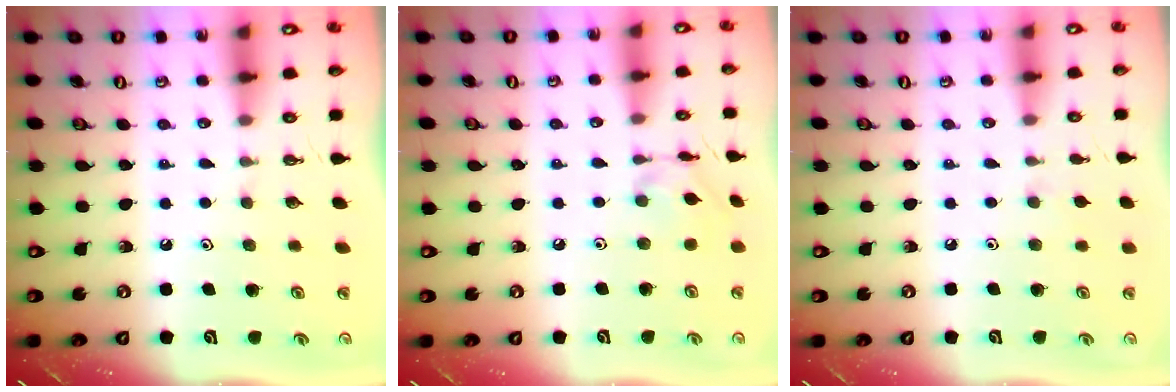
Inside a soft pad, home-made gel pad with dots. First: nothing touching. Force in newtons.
{"total": 4.7, "press": 4.7, "slide": 0.2}
{"total": 4.2, "press": 4.1, "slide": 0.6}